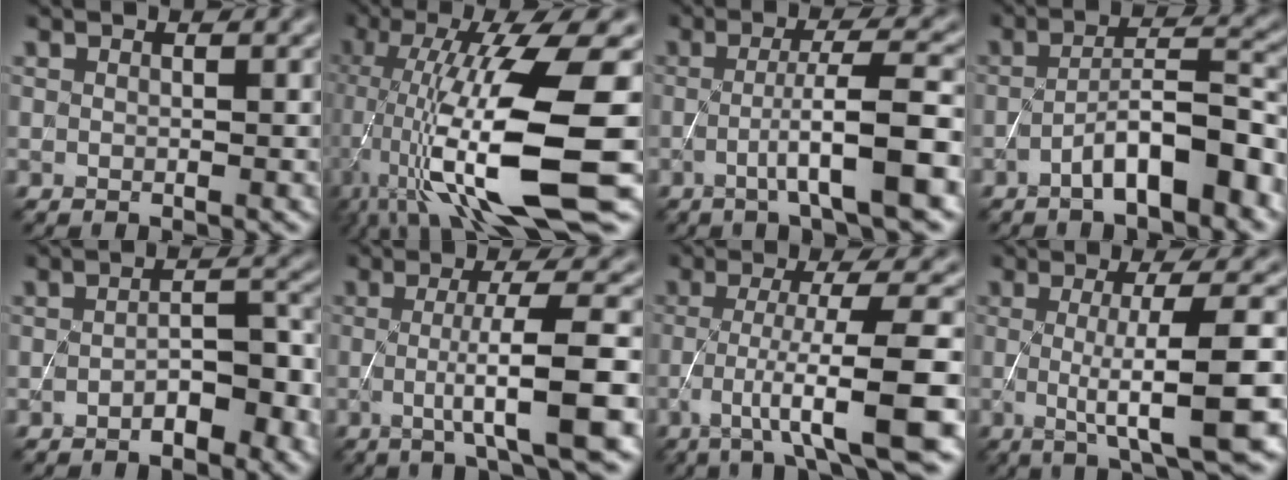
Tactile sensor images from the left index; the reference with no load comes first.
{"total": 13.6, "force": [-2.5, 3.2, 12.9], "torque": [-0.240, -0.010, -0.034]}
{"total": 6.2, "force": [-1.7, 0.7, 5.9], "torque": [-0.092, 0.007, -0.032]}
{"total": 6.3, "force": [-3.3, 1.4, 5.1], "torque": [-0.086, 0.018, -0.054]}
{"total": 3.5, "force": [-1.9, 1.2, 2.8], "torque": [-0.046, 0.008, -0.026]}
{"total": 7.1, "force": [-1.3, 1.0, 6.9], "torque": [-0.108, 0.004, -0.022]}
{"total": 8.2, "force": [-3.3, 0.9, 7.4], "torque": [-0.118, 0.004, -0.054]}
{"total": 7.8, "force": [-0.8, 1.5, 7.7], "torque": [-0.112, -0.006, -0.009]}